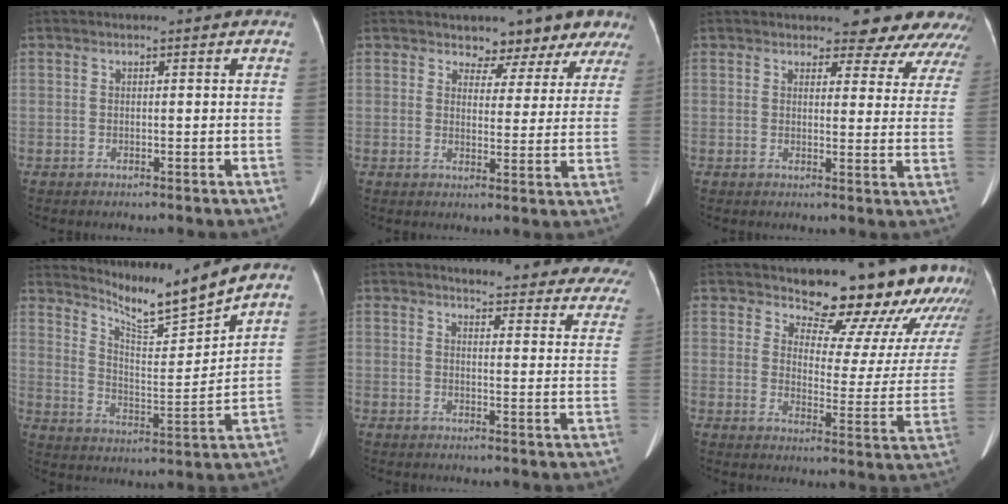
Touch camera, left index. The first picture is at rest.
{"total": 7.7, "force": [6.8, 3.5, 0.8], "torque": [0.006, -0.006, 0.060]}
{"total": 10.6, "force": [9.5, 3.5, 3.2], "torque": [-0.005, -0.021, 0.082]}
{"total": 9.6, "force": [9.1, -1.8, 2.3], "torque": [-0.057, -0.036, 0.165]}
{"total": 22.6, "force": [21.4, 3.8, 6.2], "torque": [-0.053, -0.096, 0.219]}
{"total": 19.5, "force": [18.0, 4.9, 5.4], "torque": [-0.043, -0.086, 0.198]}